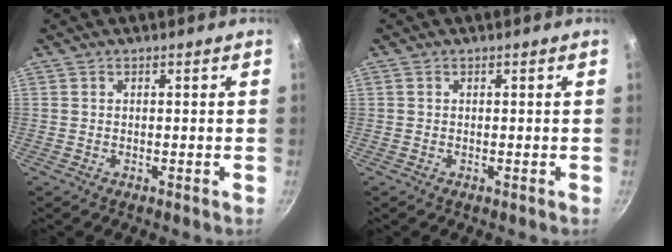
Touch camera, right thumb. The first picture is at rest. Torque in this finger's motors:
{"motor_torque": [0.51, 0.36, 0.54, 0.03, -0.08]}